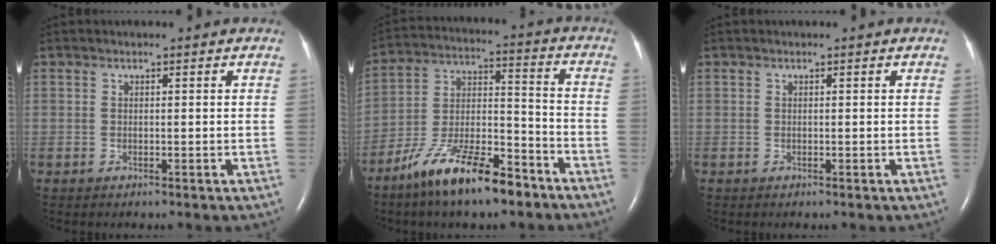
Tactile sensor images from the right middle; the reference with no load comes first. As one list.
[{"total": 14.6, "force": [-10.3, 3.7, 9.7], "torque": [-0.185, 0.004, -0.184]}, {"total": 0.0}]